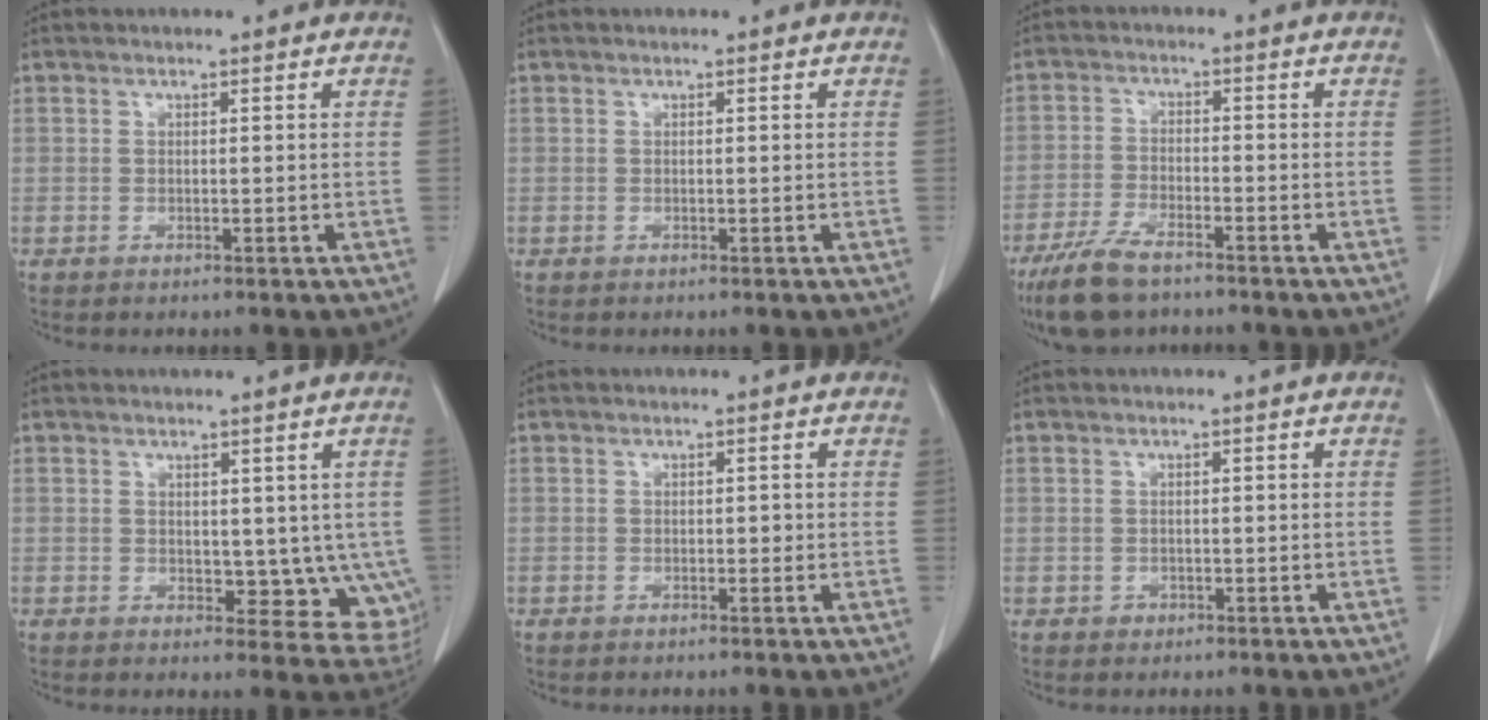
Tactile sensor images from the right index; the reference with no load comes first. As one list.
[{"total": 0.0}, {"total": 7.9, "force": [-6.0, 2.3, 4.6], "torque": [-0.095, -0.016, -0.109]}, {"total": 8.1, "force": [0.3, 5.1, 6.3], "torque": [-0.053, -0.005, 0.015]}, {"total": 0.7, "force": [-0.1, 0.5, 0.5], "torque": [-0.006, 0.003, -0.002]}, {"total": 0.9, "force": [-0.4, 0.8, 0.1], "torque": [-0.001, 0.003, -0.005]}]